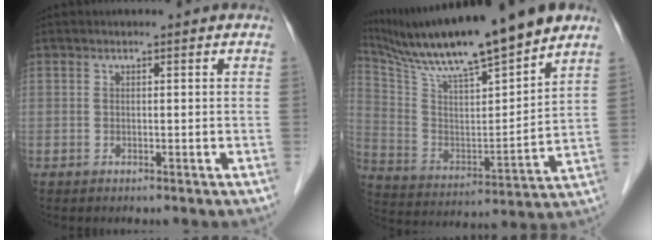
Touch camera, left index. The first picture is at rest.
{"total": 20.3, "force": [17.0, 0.8, 11.0], "torque": [-0.196, 0.003, 0.292]}